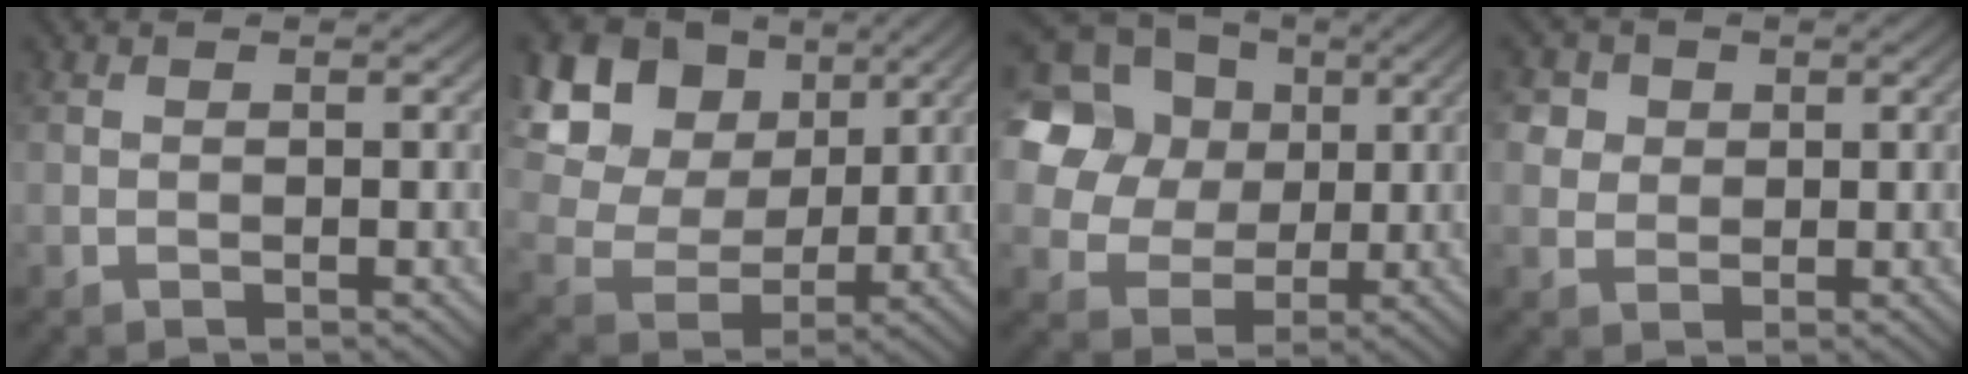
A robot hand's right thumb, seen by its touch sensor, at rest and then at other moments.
{"total": 17.4, "force": [8.2, 12.6, 8.8], "torque": [-0.244, 0.042, 0.190]}
{"total": 18.6, "force": [7.3, 15.2, 7.8], "torque": [-0.240, 0.034, 0.139]}
{"total": 4.5, "force": [2.1, 3.6, 1.6], "torque": [-0.059, -0.003, 0.037]}